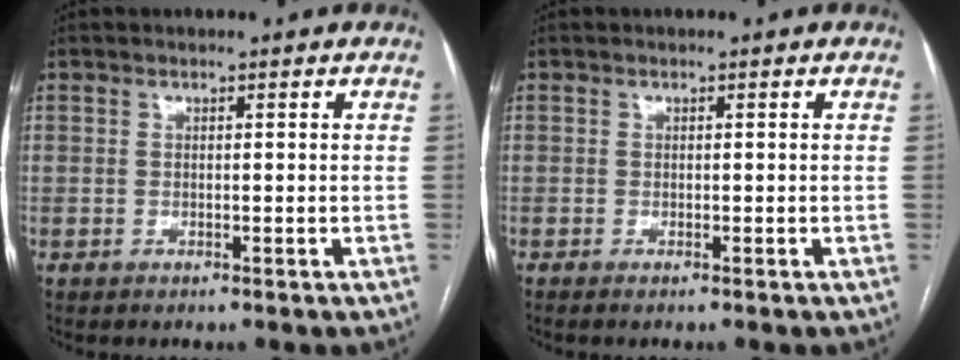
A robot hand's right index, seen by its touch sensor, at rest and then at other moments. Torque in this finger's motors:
{"motor_torque": [-0.02, 0.17, -0.03, 0.01]}